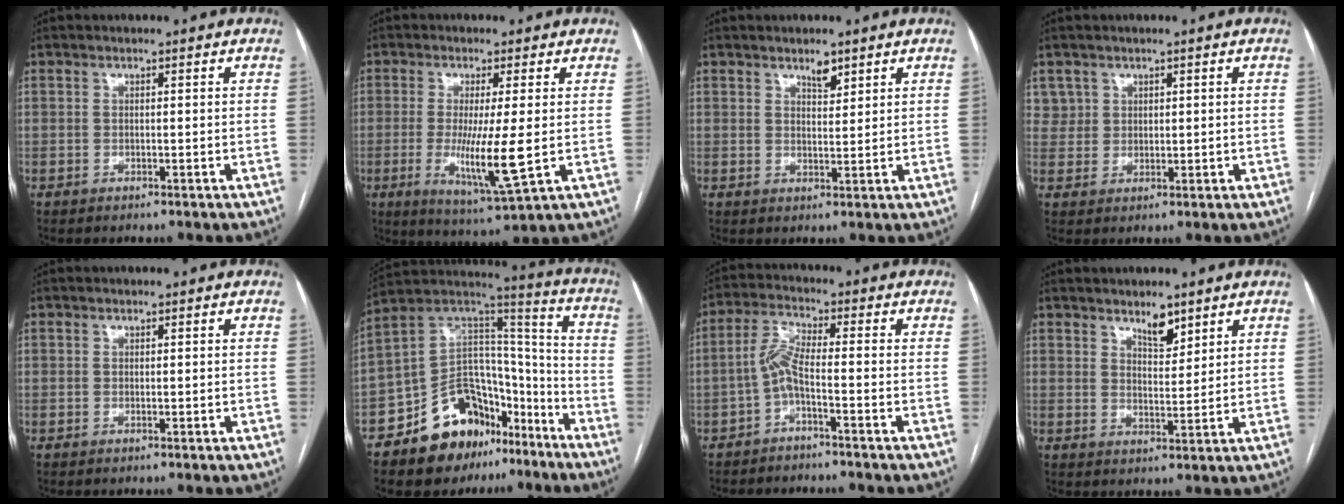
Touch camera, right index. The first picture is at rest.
{"total": 9.7, "force": [-1.2, 0.2, 9.7], "torque": [-0.184, -0.034, -0.020]}
{"total": 2.5, "force": [1.9, 0.7, 1.4], "torque": [-0.027, -0.004, 0.035]}
{"total": 3.1, "force": [1.7, 2.5, -0.3], "torque": [0.019, 0.005, 0.030]}
{"total": 0.0}
{"total": 19.8, "force": [-13.0, 11.4, 9.5], "torque": [-0.143, 0.078, -0.207]}
{"total": 4.5, "force": [-2.0, 0.3, 4.1], "torque": [-0.087, 0.017, -0.041]}
{"total": 4.0, "force": [3.1, 1.3, 2.1], "torque": [-0.036, -0.006, 0.054]}